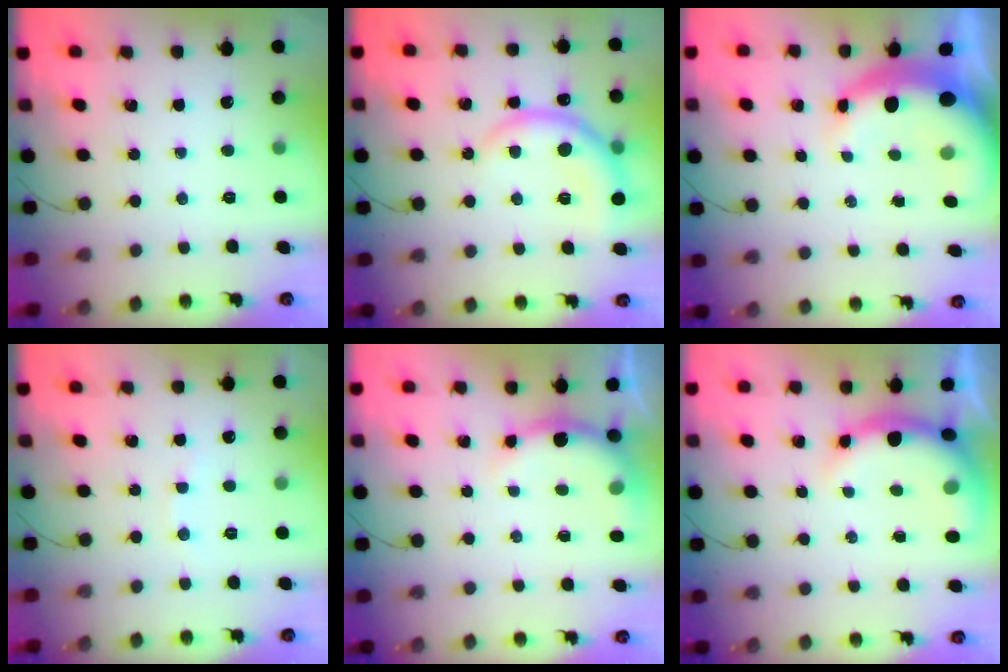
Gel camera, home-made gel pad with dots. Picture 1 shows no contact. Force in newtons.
{"total": 9.8, "press": 9.8, "slide": 0.5}
{"total": 6.7, "press": 6.5, "slide": 1.7}
{"total": 4.9, "press": 4.8, "slide": 0.9}
{"total": 5.2, "press": 5.2, "slide": 0.5}
{"total": 9.3, "press": 9.2, "slide": 1.8}